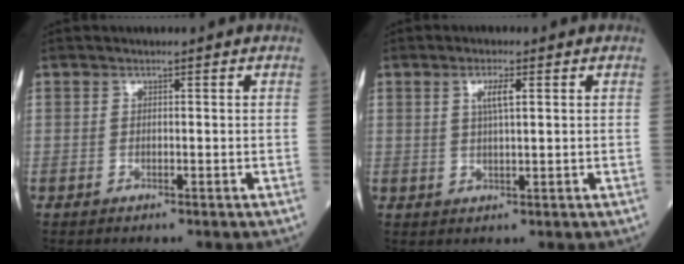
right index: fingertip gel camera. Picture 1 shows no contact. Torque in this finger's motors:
{"motor_torque": [0.11, 0.11, 0.06, 0.03]}